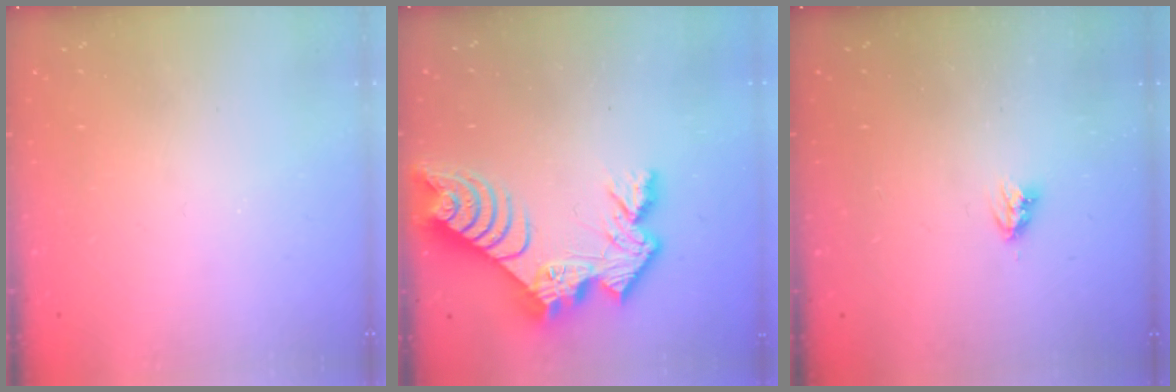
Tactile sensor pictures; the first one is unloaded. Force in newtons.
{"total": 13.7, "press": 13.7, "slide": 1.1}
{"total": 3.5, "press": 3.5, "slide": 0.4}